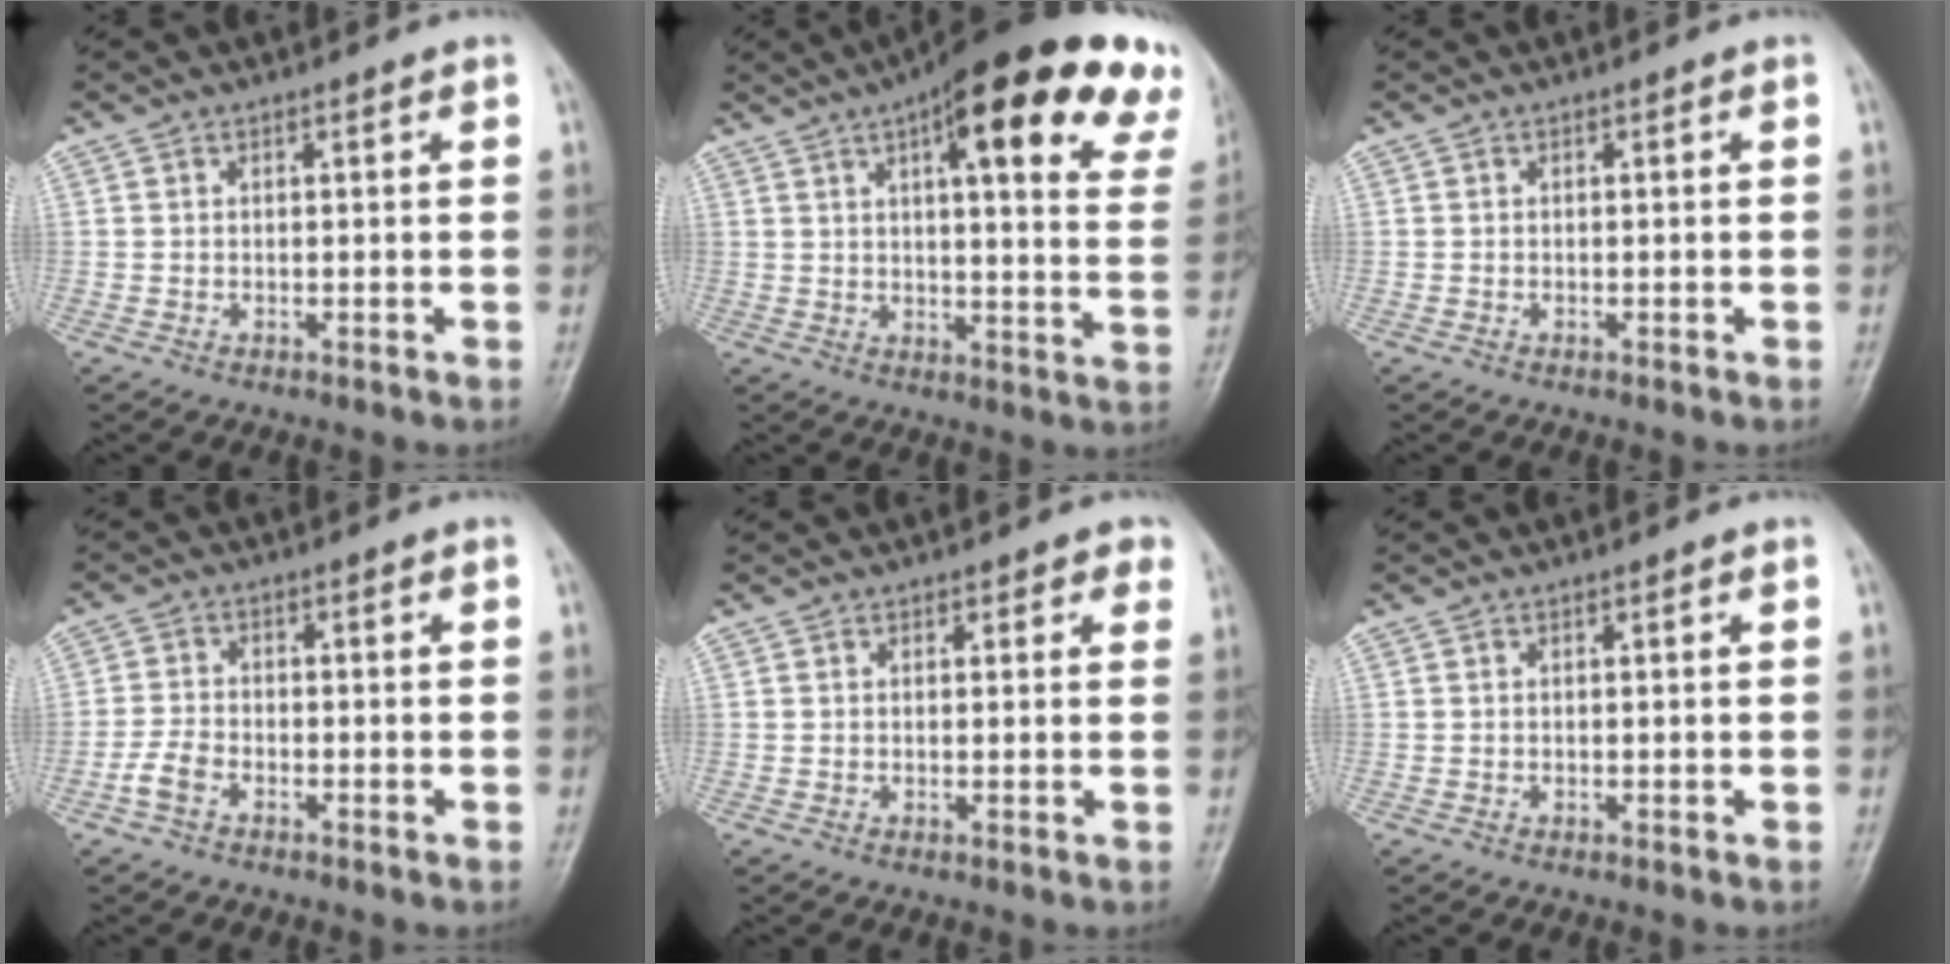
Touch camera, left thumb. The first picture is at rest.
{"total": 26.1, "force": [14.4, 7.2, 20.5], "torque": [-0.237, -0.013, 0.171]}
{"total": 0.0}
{"total": 3.6, "force": [-2.1, 1.9, 2.1], "torque": [-0.050, 0.011, -0.047]}
{"total": 2.4, "force": [1.4, 1.5, 1.3], "torque": [0.012, -0.003, 0.011]}
{"total": 0.0}